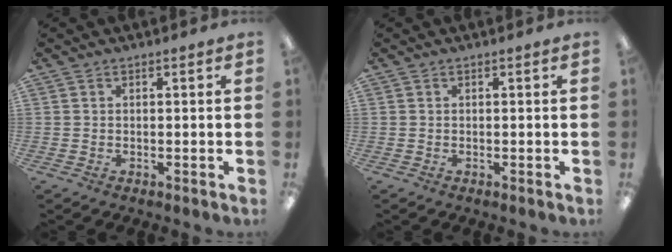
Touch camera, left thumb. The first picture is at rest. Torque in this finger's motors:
{"motor_torque": [0.00, 0.00, -0.01, 0.02, 0.00]}